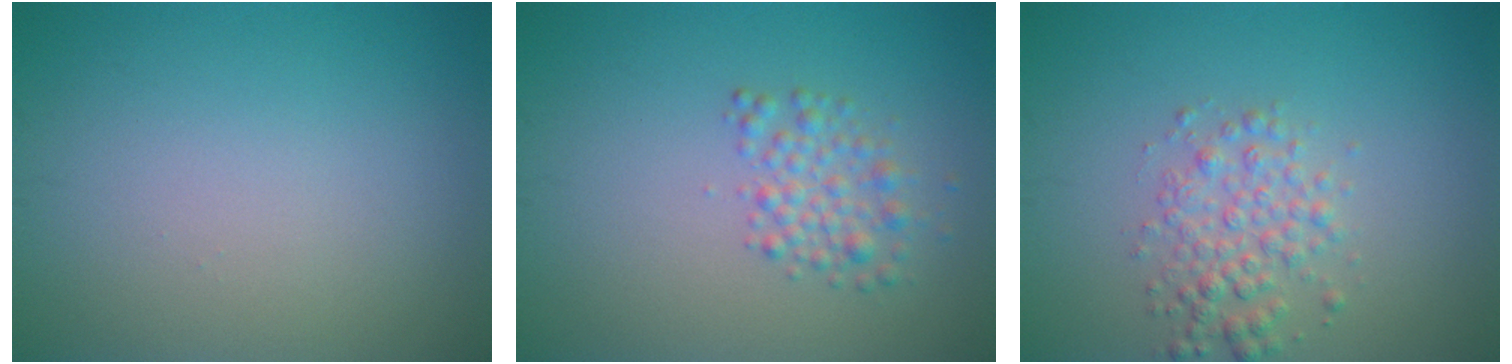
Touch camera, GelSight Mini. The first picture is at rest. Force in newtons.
{"total": 2.3, "press": 2.3, "slide": 0.0}
{"total": 2.9, "press": 2.9, "slide": 0.0}